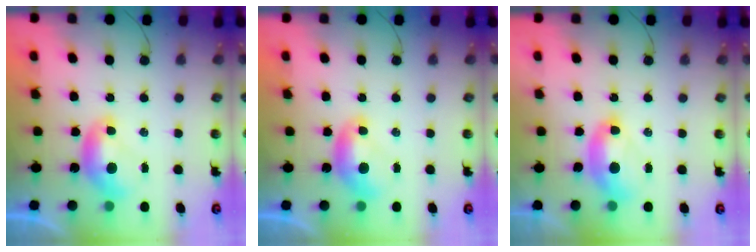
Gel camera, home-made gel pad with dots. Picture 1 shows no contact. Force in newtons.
{"total": 0.0}
{"total": 2.6, "press": 2.6, "slide": 0.6}